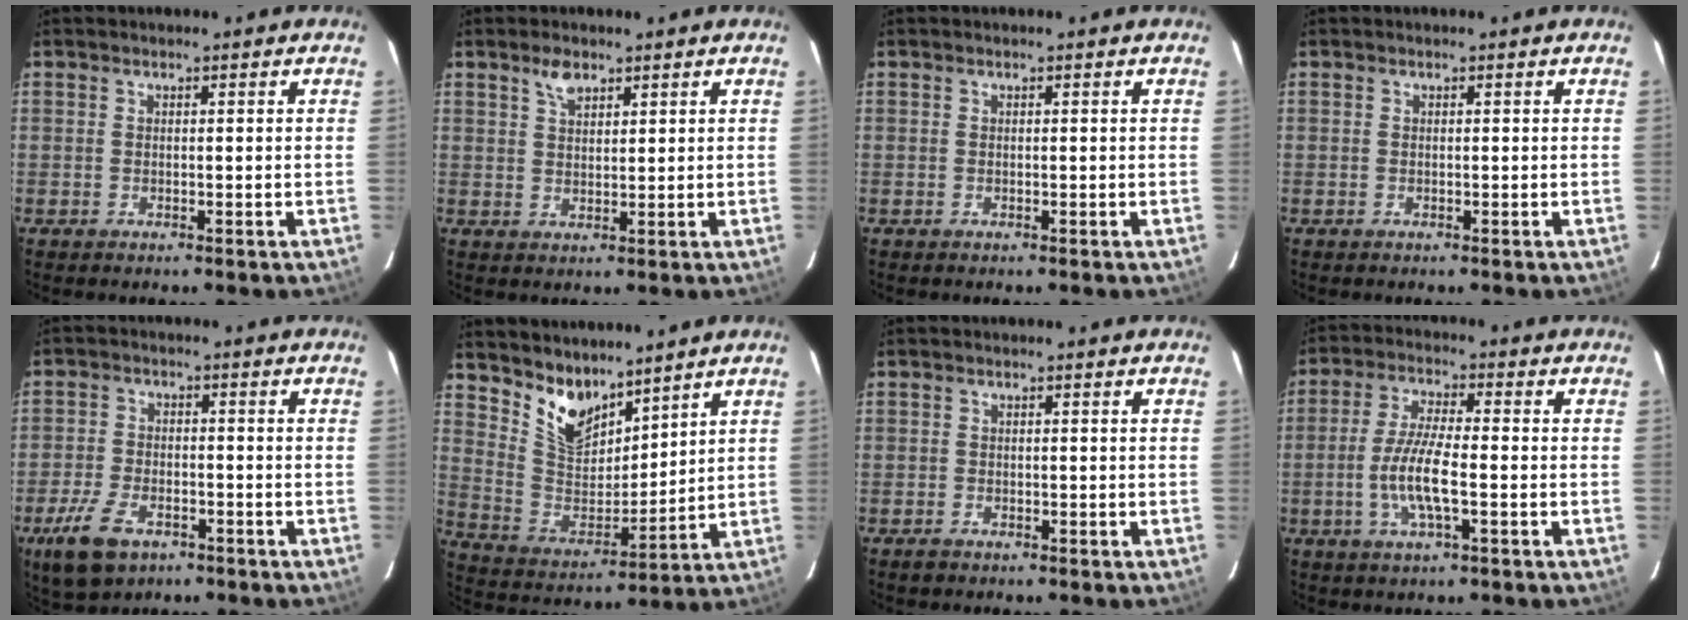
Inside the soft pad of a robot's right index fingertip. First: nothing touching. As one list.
[{"total": 3.3, "force": [2.2, 1.6, 1.8], "torque": [-0.031, 0.007, 0.042]}, {"total": 0.0}, {"total": 0.0}, {"total": 9.6, "force": [-5.6, 5.1, 5.9], "torque": [-0.144, -0.010, -0.101]}, {"total": 10.8, "force": [8.5, 5.2, 4.3], "torque": [-0.089, 0.001, 0.172]}, {"total": 1.3, "force": [-1.0, 0.7, 0.4], "torque": [-0.008, 0.001, -0.016]}, {"total": 8.6, "force": [-2.3, 1.6, 8.2], "torque": [-0.164, -0.002, -0.046]}]